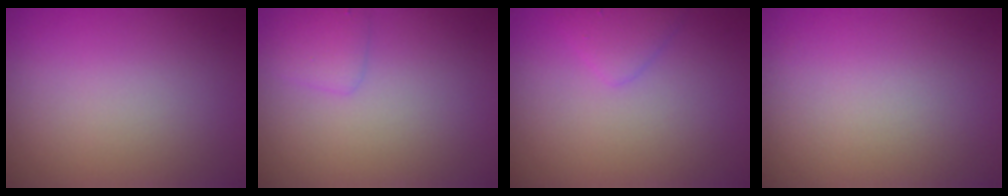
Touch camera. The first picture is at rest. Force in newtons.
{"total": 1.7, "press": 1.7, "slide": 0.1}
{"total": 1.7, "press": 1.7, "slide": 0.1}
{"total": 0.0}